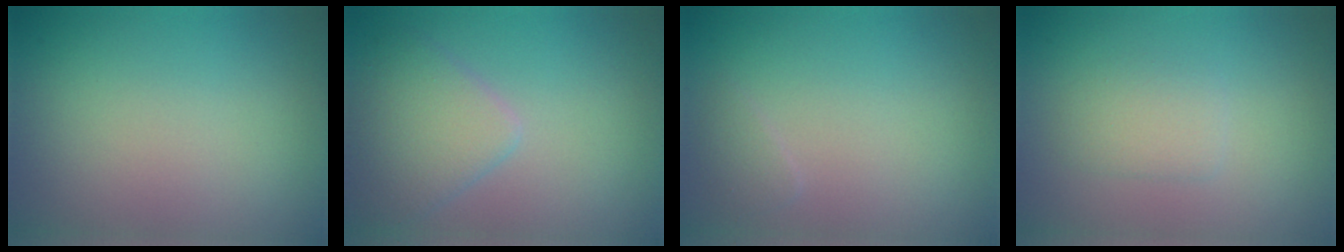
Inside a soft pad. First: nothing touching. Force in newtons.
{"total": 4.0, "press": 4.0, "slide": 0.2}
{"total": 0.9, "press": 0.9, "slide": 0.0}
{"total": 1.7, "press": 1.7, "slide": 0.3}